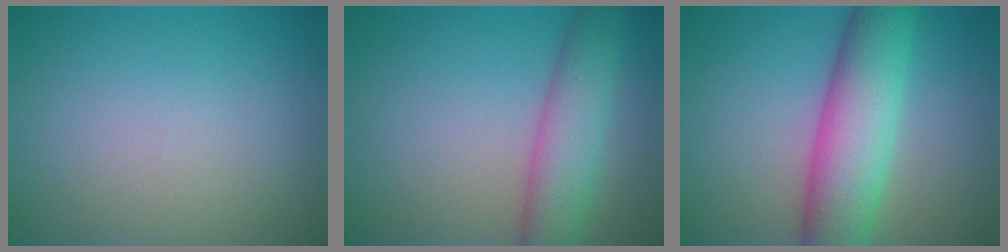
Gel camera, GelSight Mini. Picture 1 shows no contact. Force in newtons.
{"total": 5.4, "press": 5.4, "slide": 0.2}
{"total": 8.4, "press": 8.4, "slide": 0.2}